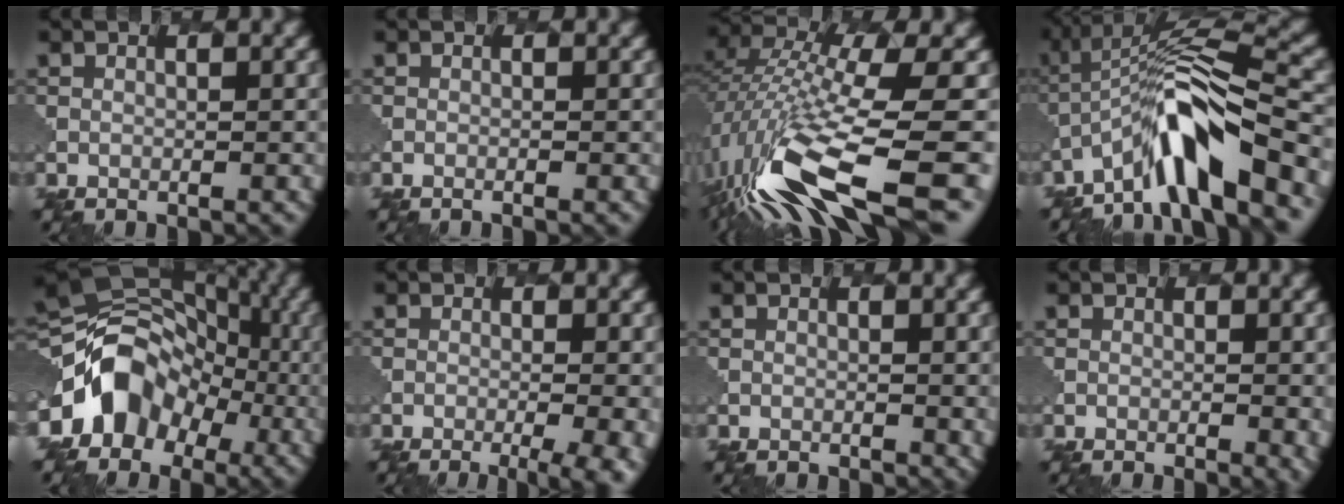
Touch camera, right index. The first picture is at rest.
{"total": 0.7, "force": [-0.2, 0.2, 0.6], "torque": [-0.002, -0.004, -0.009]}
{"total": 14.4, "force": [-6.1, 4.1, 12.4], "torque": [-0.266, -0.006, -0.095]}
{"total": 8.3, "force": [-5.0, 1.7, 6.4], "torque": [-0.110, 0.015, -0.093]}
{"total": 9.0, "force": [-3.1, 7.2, 4.4], "torque": [-0.050, 0.012, -0.065]}
{"total": 7.4, "force": [-2.0, 3.2, 6.4], "torque": [-0.042, 0.003, -0.016]}
{"total": 1.5, "force": [0.2, 0.8, 1.2], "torque": [-0.015, -0.007, 0.008]}
{"total": 2.3, "force": [-0.1, 0.8, 2.1], "torque": [-0.028, -0.009, 0.004]}